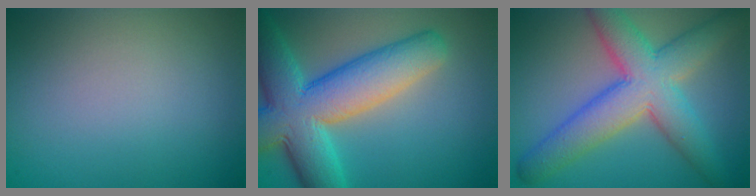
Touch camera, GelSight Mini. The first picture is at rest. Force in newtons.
{"total": 10.4, "press": 10.4, "slide": 0.4}
{"total": 8.2, "press": 8.2, "slide": 0.2}